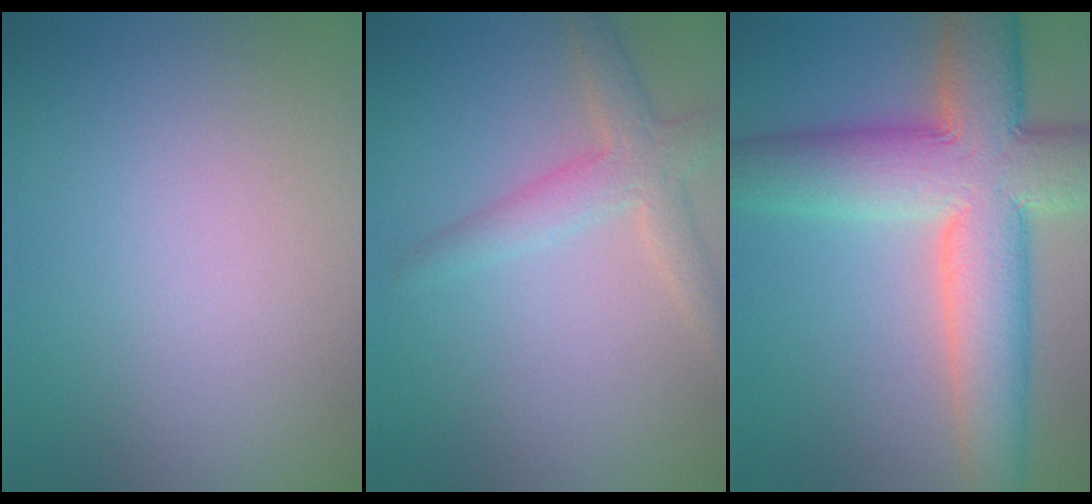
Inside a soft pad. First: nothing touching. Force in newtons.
{"total": 3.0, "press": 3.0, "slide": 0.1}
{"total": 11.5, "press": 11.5, "slide": 0.4}